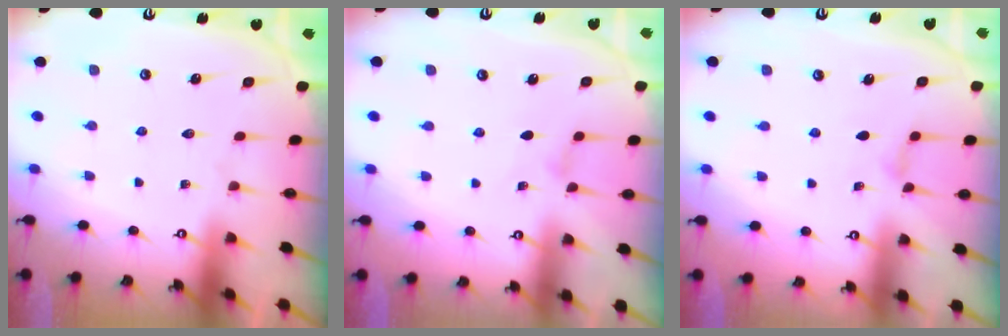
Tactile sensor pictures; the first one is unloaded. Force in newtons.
{"total": 0.8, "press": 0.7, "slide": 0.3}
{"total": 2.6, "press": 2.6, "slide": 0.4}